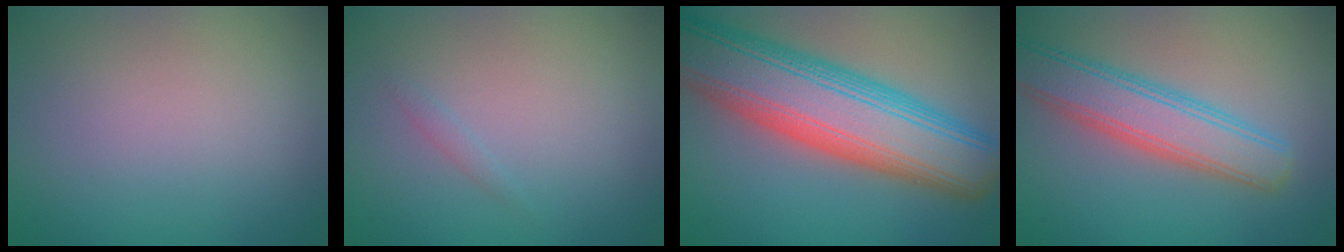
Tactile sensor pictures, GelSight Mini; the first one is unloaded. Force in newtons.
{"total": 0.5, "press": 0.5, "slide": 0.0}
{"total": 12.5, "press": 12.5, "slide": 0.5}
{"total": 5.5, "press": 5.5, "slide": 0.2}